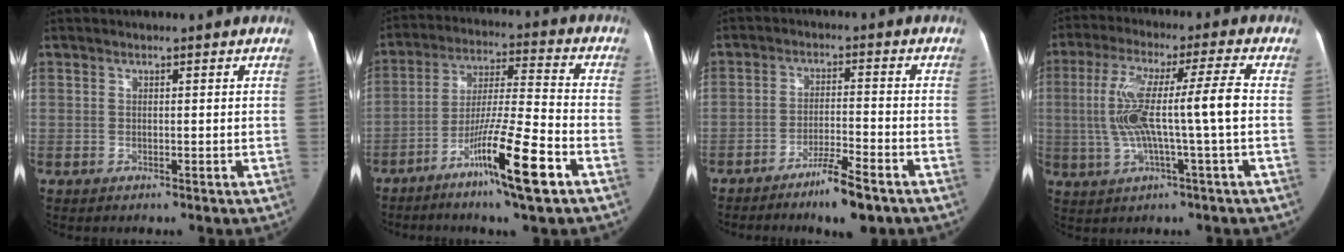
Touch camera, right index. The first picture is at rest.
{"total": 13.9, "force": [-7.3, 0.1, 11.9], "torque": [-0.215, -0.017, -0.127]}
{"total": 7.2, "force": [-5.1, 0.5, 5.0], "torque": [-0.089, -0.012, -0.087]}
{"total": 11.9, "force": [-0.5, -0.2, 11.9], "torque": [-0.233, 0.023, -0.010]}